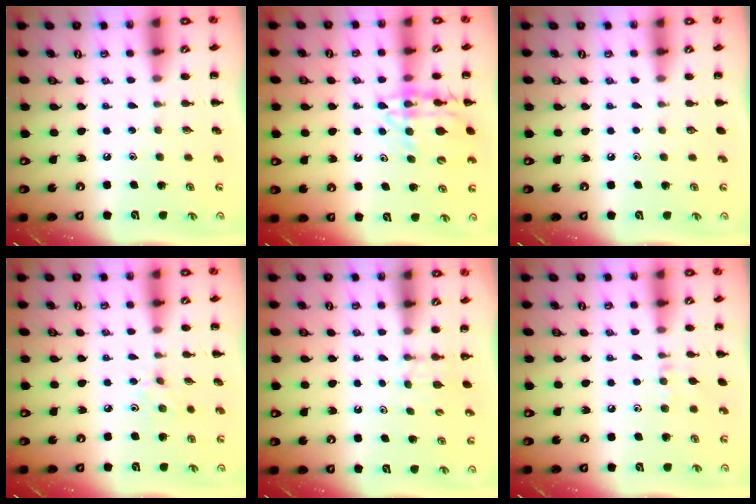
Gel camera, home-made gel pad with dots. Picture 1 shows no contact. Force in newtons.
{"total": 14.3, "press": 14.1, "slide": 2.7}
{"total": 0.0}
{"total": 3.2, "press": 2.9, "slide": 1.2}
{"total": 2.6, "press": 2.4, "slide": 1.0}
{"total": 5.4, "press": 5.1, "slide": 1.8}